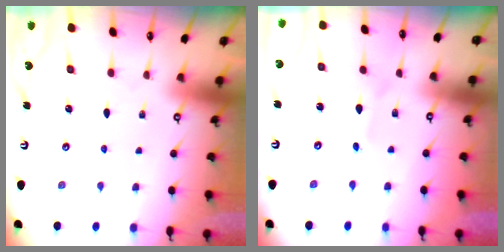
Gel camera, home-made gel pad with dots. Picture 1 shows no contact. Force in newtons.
{"total": 2.2, "press": 2.1, "slide": 0.3}